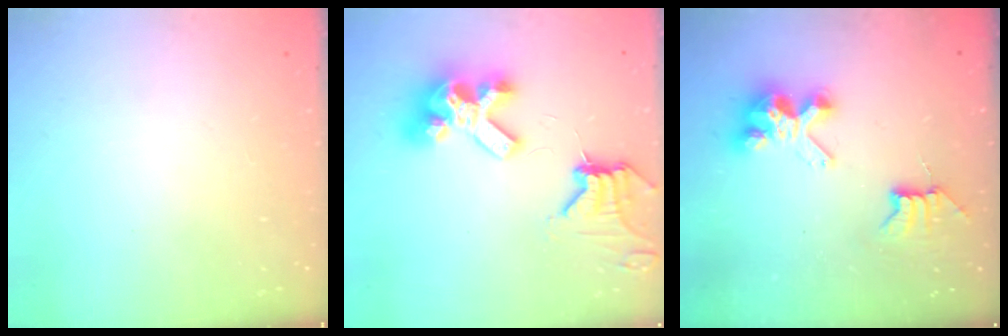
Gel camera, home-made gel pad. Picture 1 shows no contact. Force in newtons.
{"total": 15.0, "press": 14.9, "slide": 1.8}
{"total": 7.8, "press": 7.7, "slide": 0.5}